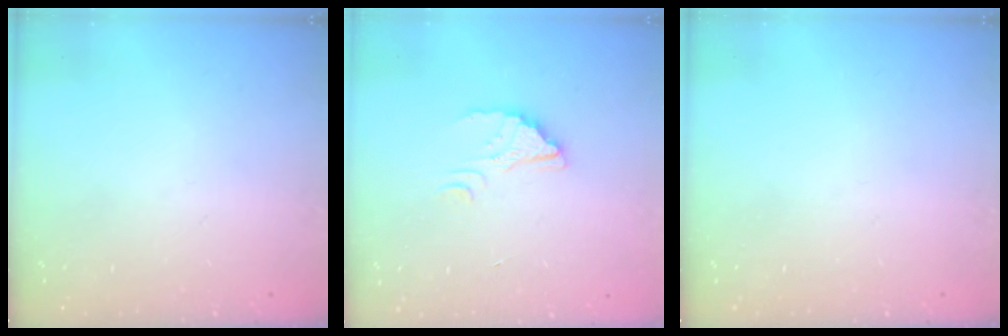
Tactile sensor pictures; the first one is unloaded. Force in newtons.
{"total": 2.1, "press": 2.1, "slide": 0.2}
{"total": 0.0}